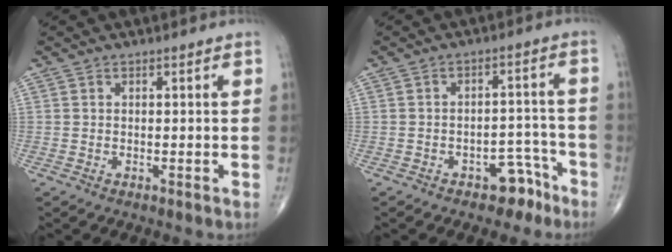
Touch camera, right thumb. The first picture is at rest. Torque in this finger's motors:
{"motor_torque": [2.57, -0.77, 0.82, -0.60, 0.22]}